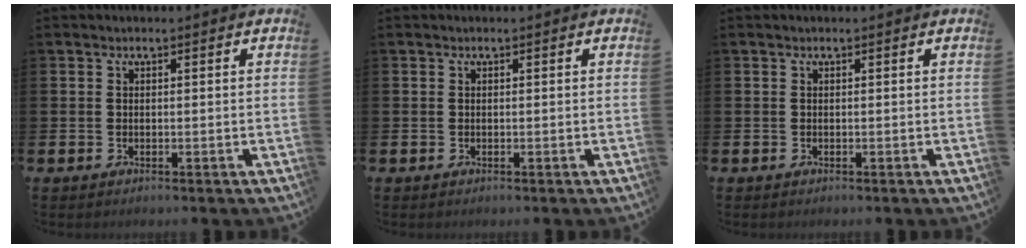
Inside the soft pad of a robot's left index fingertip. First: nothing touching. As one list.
[{"total": 0.0}, {"total": 0.0}]